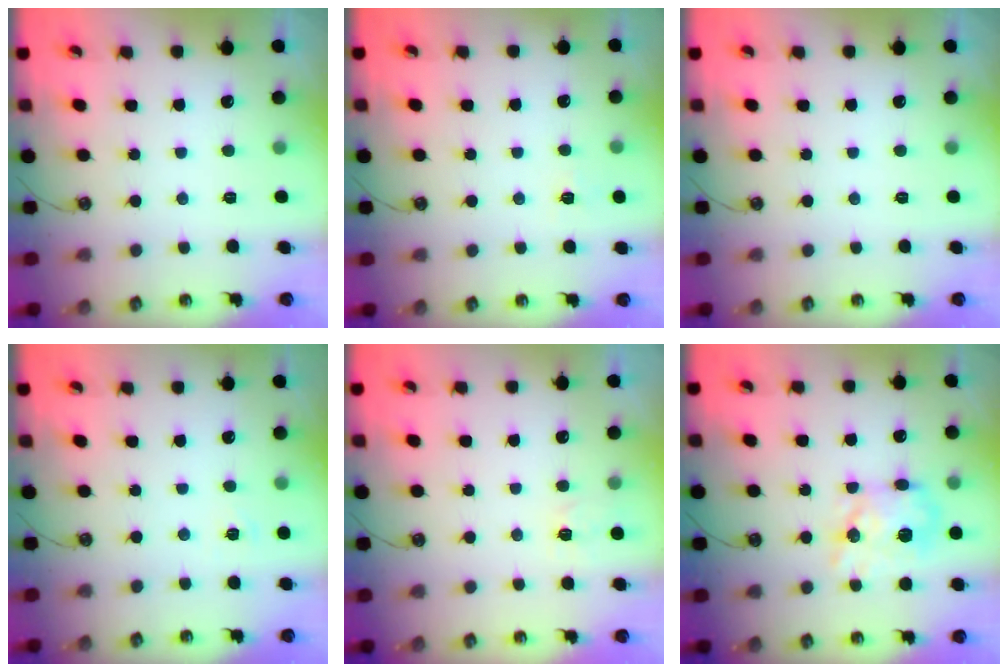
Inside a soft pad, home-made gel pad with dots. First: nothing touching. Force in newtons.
{"total": 2.8, "press": 2.8, "slide": 0.3}
{"total": 0.0}
{"total": 3.4, "press": 3.4, "slide": 0.4}
{"total": 3.9, "press": 3.9, "slide": 0.6}
{"total": 13.5, "press": 13.5, "slide": 0.2}